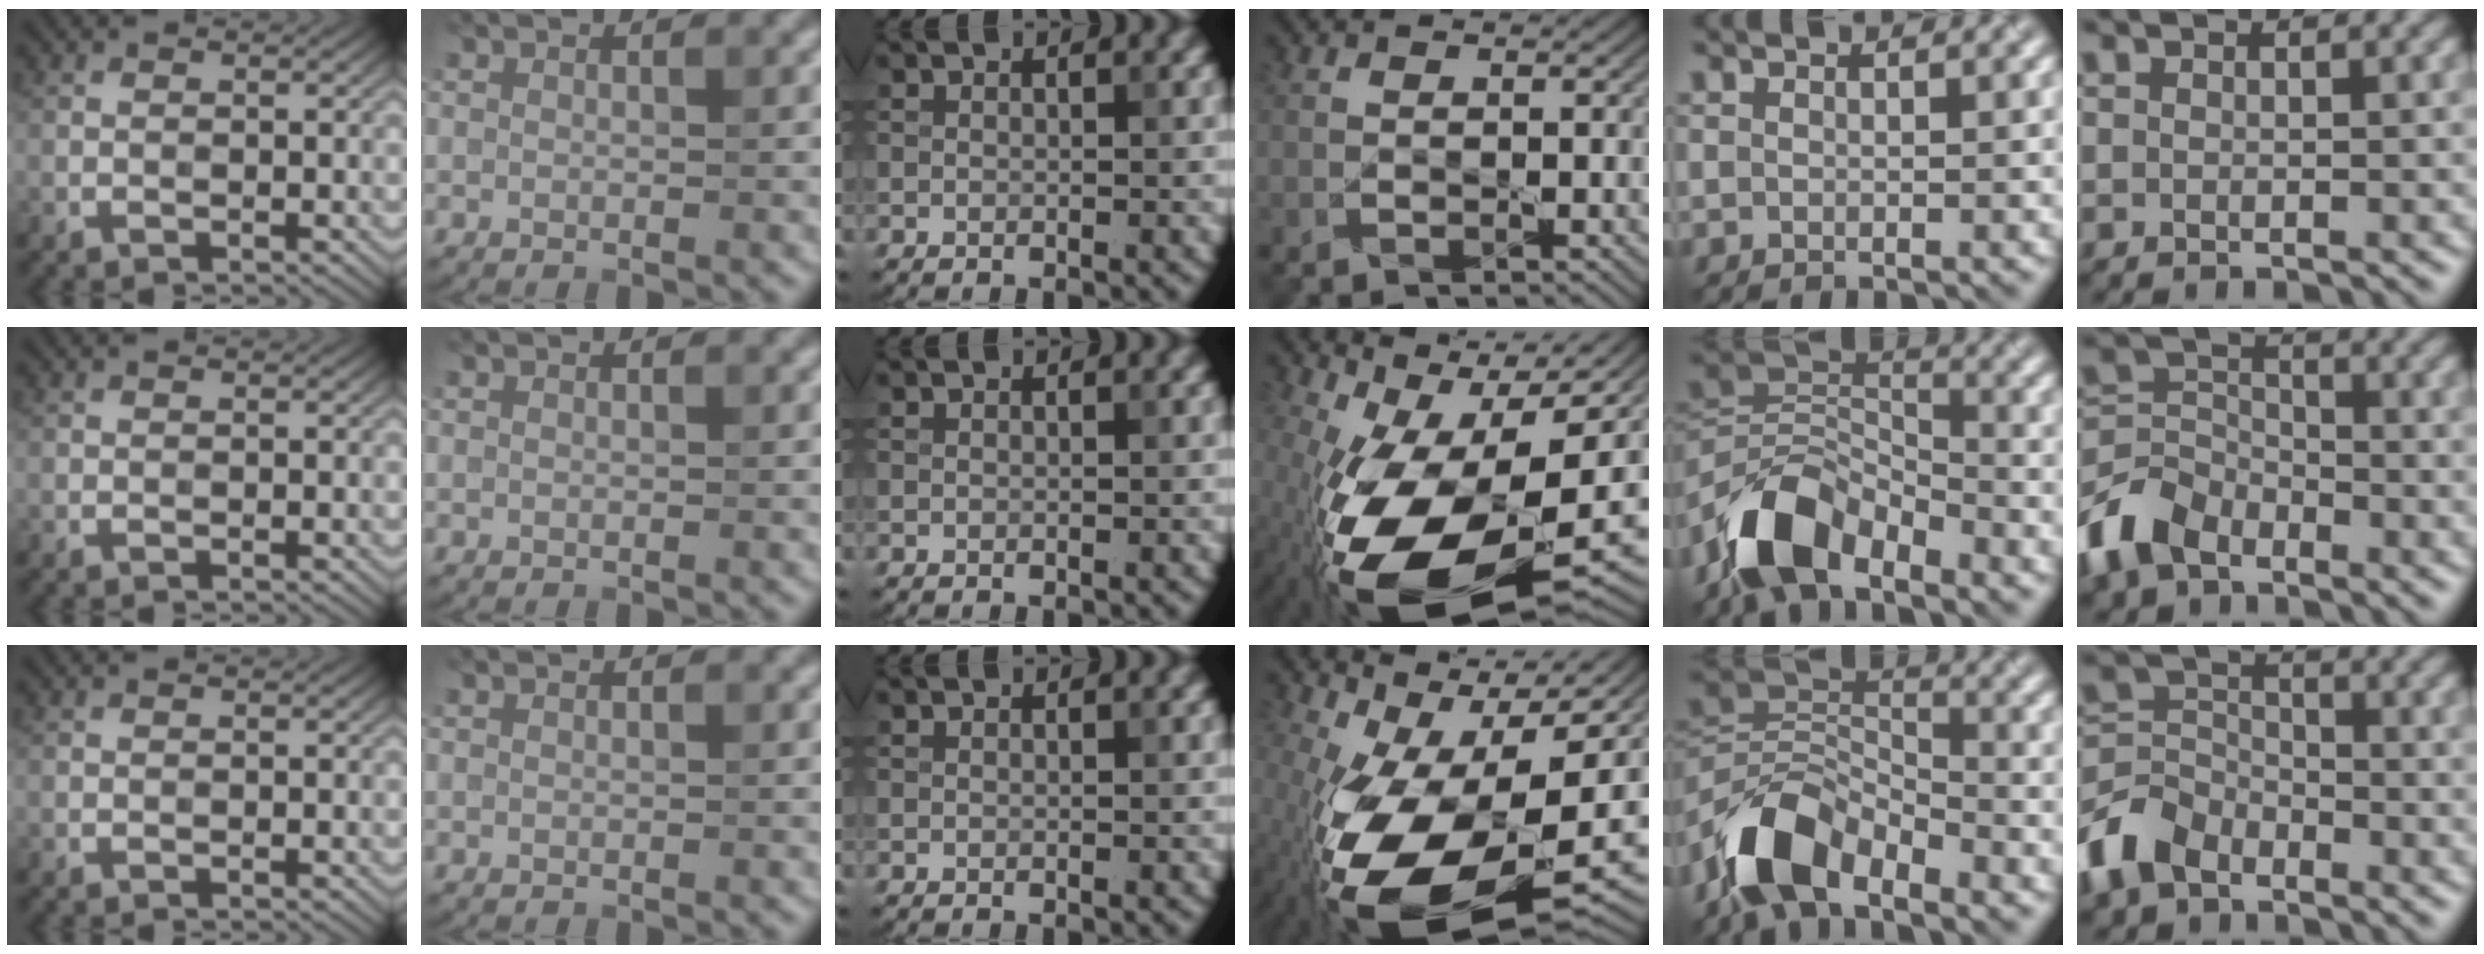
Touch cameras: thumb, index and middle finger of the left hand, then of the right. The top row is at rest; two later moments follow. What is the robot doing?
{"motion": "lift_and_place", "object": "knife"}